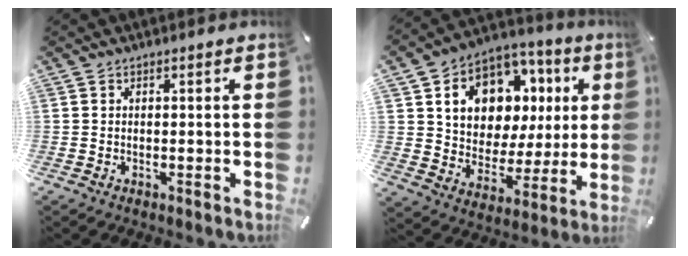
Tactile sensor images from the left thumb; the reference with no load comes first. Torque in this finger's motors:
{"motor_torque": [2.25, 2.68, 1.48, -1.29, 0.23]}